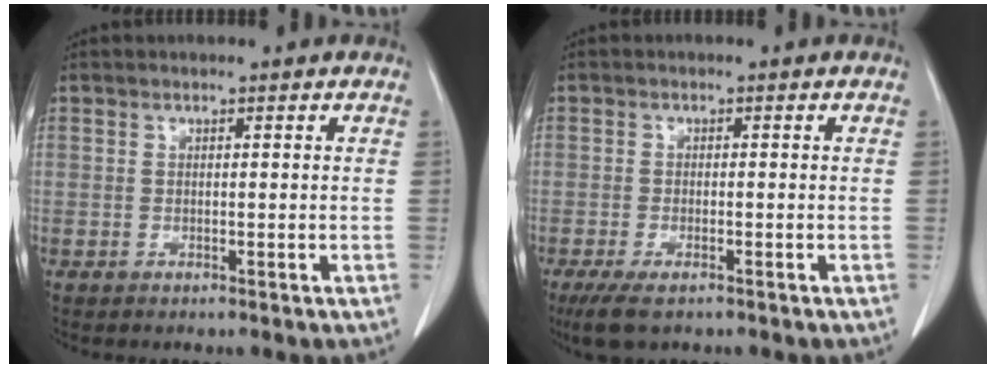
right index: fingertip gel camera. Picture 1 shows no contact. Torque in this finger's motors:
{"motor_torque": [0.54, -0.38, 0.18, 0.05]}